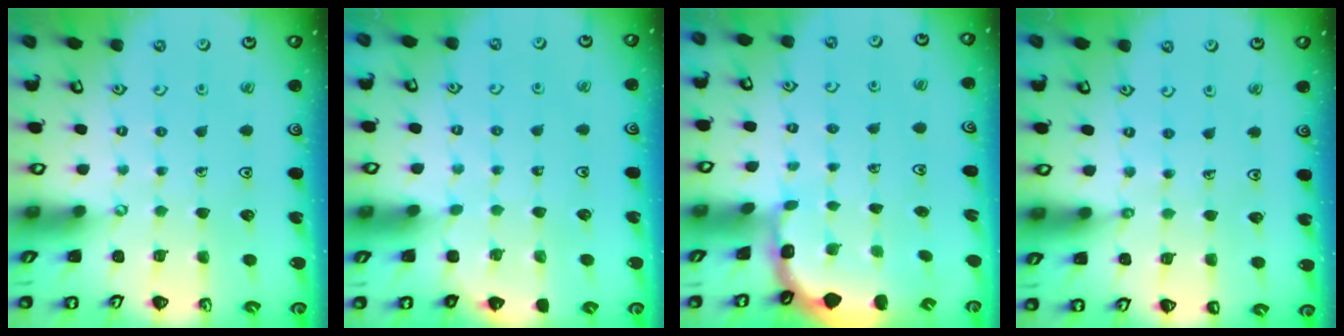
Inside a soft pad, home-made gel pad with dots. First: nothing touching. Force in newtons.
{"total": 2.1, "press": 2.1, "slide": 0.2}
{"total": 1.6, "press": 1.5, "slide": 0.4}
{"total": 1.3, "press": 1.2, "slide": 0.3}